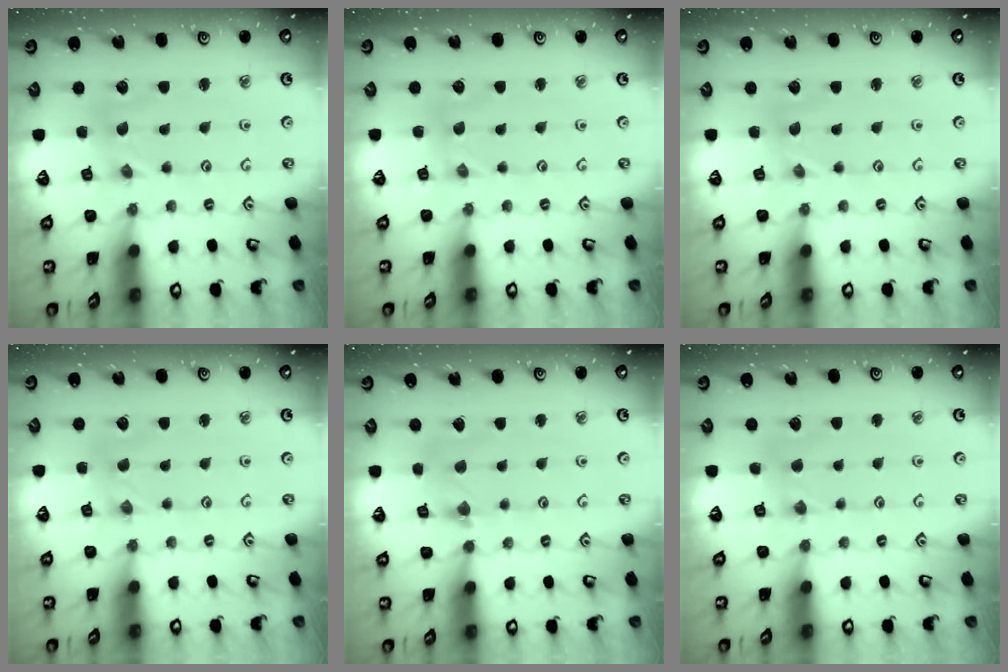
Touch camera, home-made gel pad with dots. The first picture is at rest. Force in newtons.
{"total": 0.6, "press": 0.6, "slide": 0.2}
{"total": 0.0}
{"total": 0.9, "press": 0.9, "slide": 0.1}
{"total": 2.8, "press": 2.8, "slide": 0.3}
{"total": 2.4, "press": 2.4, "slide": 0.5}